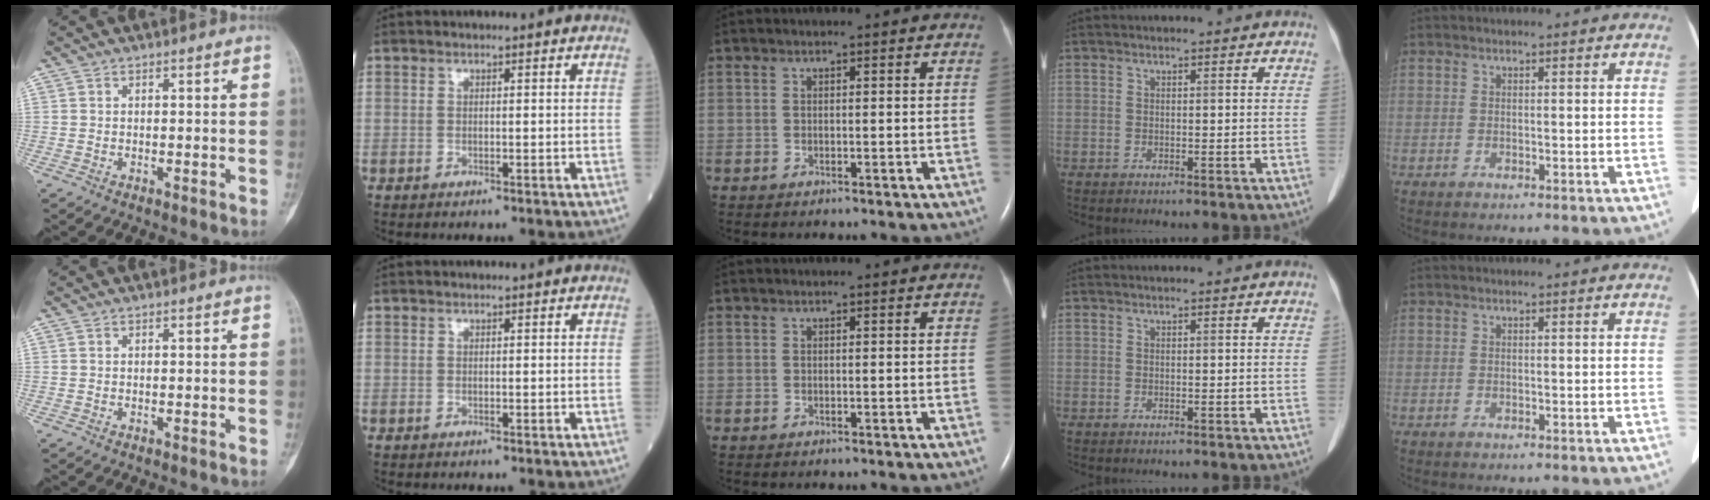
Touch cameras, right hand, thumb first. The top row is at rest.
{}